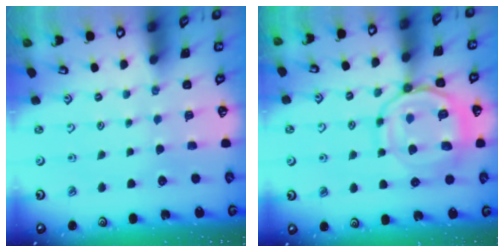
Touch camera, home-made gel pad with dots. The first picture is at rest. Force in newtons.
{"total": 13.1, "press": 13.0, "slide": 1.2}